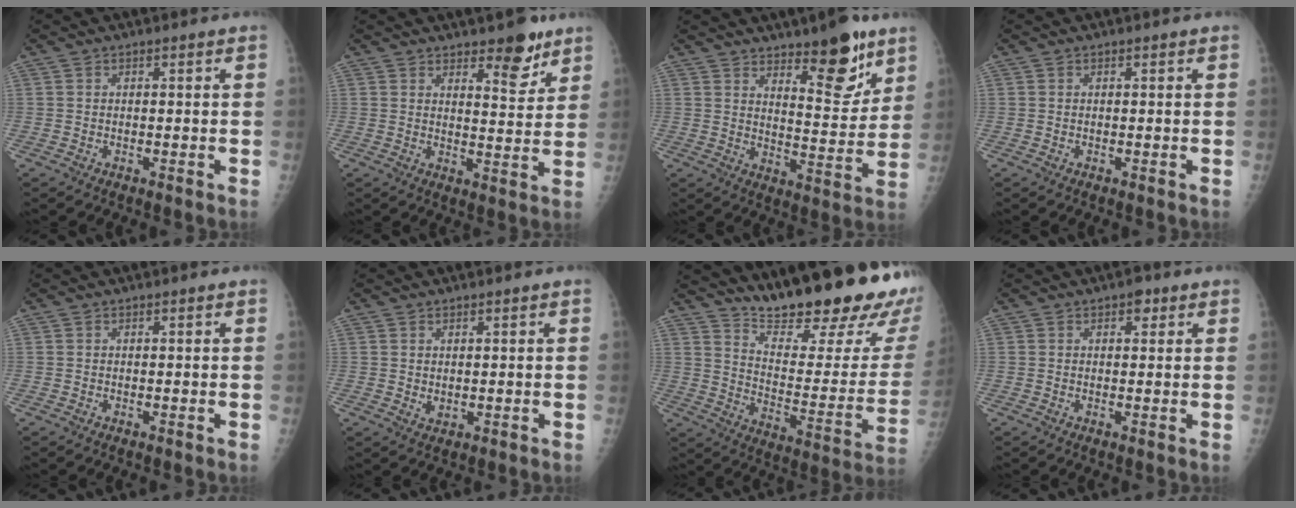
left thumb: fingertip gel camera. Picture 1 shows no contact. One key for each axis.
{"total": 7.4, "fx": 5.2, "fy": 3.0, "fz": 4.3, "tx": -0.032, "ty": -0.036, "tz": 0.072}
{"total": 13.0, "fx": 8.5, "fy": 4.6, "fz": 8.6, "tx": -0.085, "ty": -0.062, "tz": 0.131}
{"total": 0.0}
{"total": 0.0}
{"total": 1.6, "fx": 0.6, "fy": 1.2, "fz": 0.9, "tx": -0.011, "ty": -0.007, "tz": 0.015}
{"total": 28.4, "fx": 21.7, "fy": 5.8, "fz": 17.4, "tx": -0.227, "ty": -0.139, "tz": 0.304}
{"total": 2.3, "fx": 1.2, "fy": 1.4, "fz": 1.3, "tx": -0.004, "ty": -0.001, "tz": 0.012}